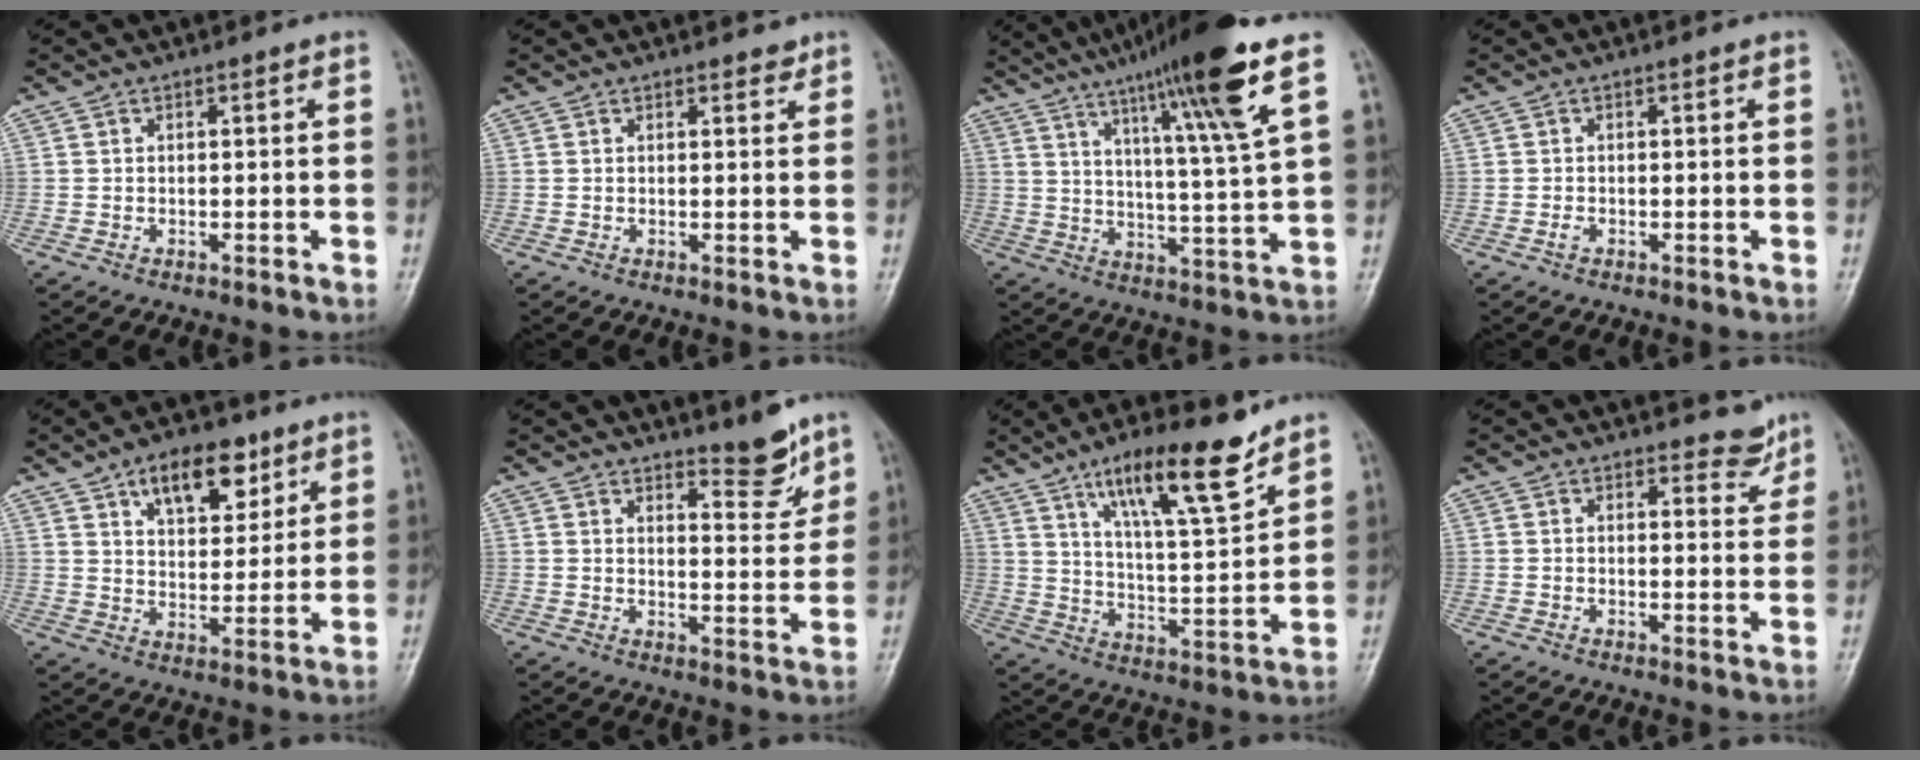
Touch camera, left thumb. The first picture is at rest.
{"total": 1.4, "force": [1.2, 0.6, 0.4], "torque": [0.003, -0.008, 0.013]}
{"total": 17.6, "force": [10.1, 0.3, 14.4], "torque": [-0.225, -0.041, 0.158]}
{"total": 0.6, "force": [-0.3, 0.4, 0.4], "torque": [-0.009, -0.001, -0.006]}
{"total": 11.5, "force": [6.5, 6.1, 7.2], "torque": [-0.080, -0.033, 0.106]}
{"total": 6.4, "force": [5.3, 1.5, 3.2], "torque": [-0.030, -0.052, 0.082]}
{"total": 15.6, "force": [10.4, 3.4, 11.2], "torque": [-0.170, -0.059, 0.183]}
{"total": 3.8, "force": [3.4, 1.6, 0.7], "torque": [0.009, -0.030, 0.038]}